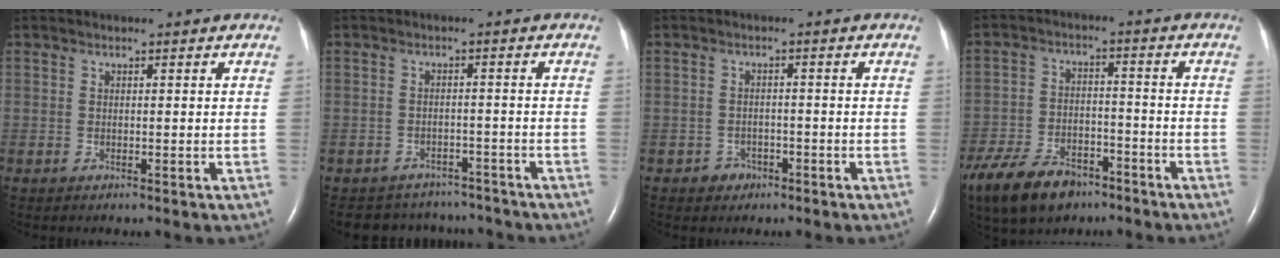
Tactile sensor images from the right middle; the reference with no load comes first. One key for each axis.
{"total": 8.5, "fx": -7.8, "fy": 3.1, "fz": 0.1, "tx": -0.001, "ty": 0.016, "tz": -0.098}
{"total": 2.5, "fx": -1.5, "fy": 1.9, "fz": 0.4, "tx": -0.006, "ty": 0.009, "tz": -0.022}
{"total": 14.6, "fx": -10.3, "fy": 7.4, "fz": 7.2, "tx": -0.169, "ty": -0.010, "tz": -0.177}